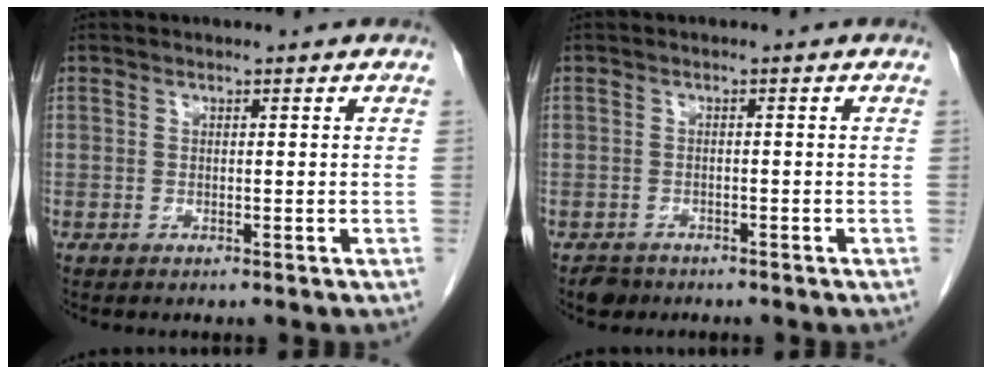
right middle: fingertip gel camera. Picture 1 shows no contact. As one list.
[{"total": 2.1, "force": [-1.6, 1.2, 0.4], "torque": [-0.011, 0.002, -0.024]}]